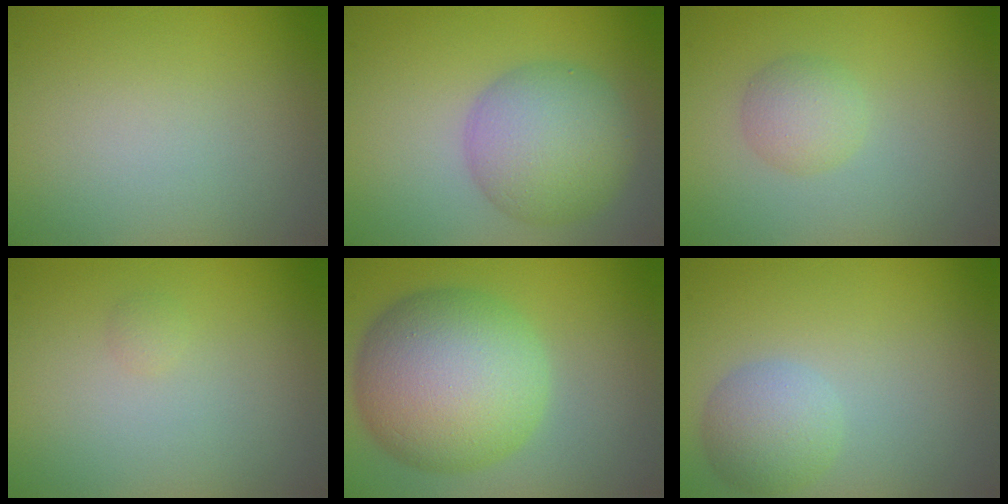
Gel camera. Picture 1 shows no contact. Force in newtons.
{"total": 6.6, "press": 6.6, "slide": 0.2}
{"total": 2.1, "press": 2.1, "slide": 0.1}
{"total": 0.5, "press": 0.5, "slide": 0.0}
{"total": 11.2, "press": 11.2, "slide": 0.3}
{"total": 3.2, "press": 3.2, "slide": 0.2}